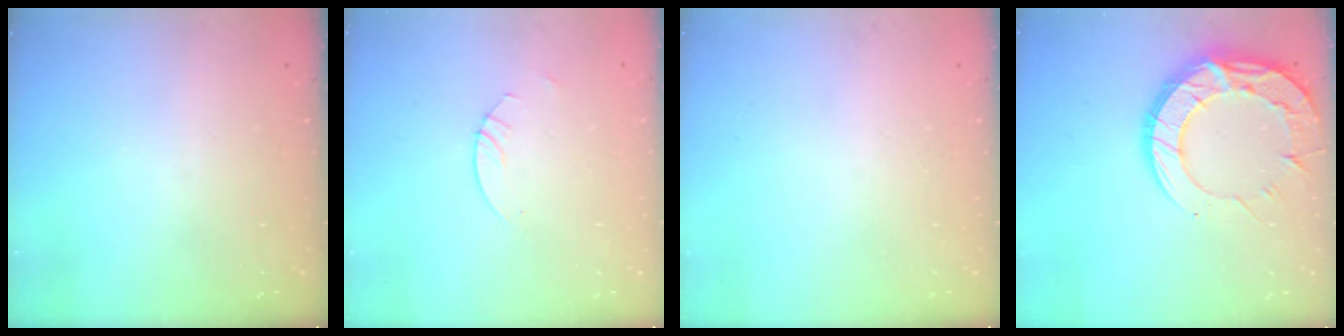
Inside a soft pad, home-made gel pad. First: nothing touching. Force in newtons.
{"total": 2.7, "press": 2.7, "slide": 0.2}
{"total": 0.0}
{"total": 19.5, "press": 19.4, "slide": 1.6}